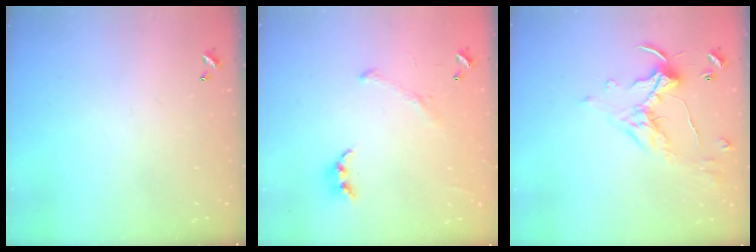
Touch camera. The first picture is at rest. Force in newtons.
{"total": 2.3, "press": 2.3, "slide": 0.5}
{"total": 1.1, "press": 1.1, "slide": 0.1}